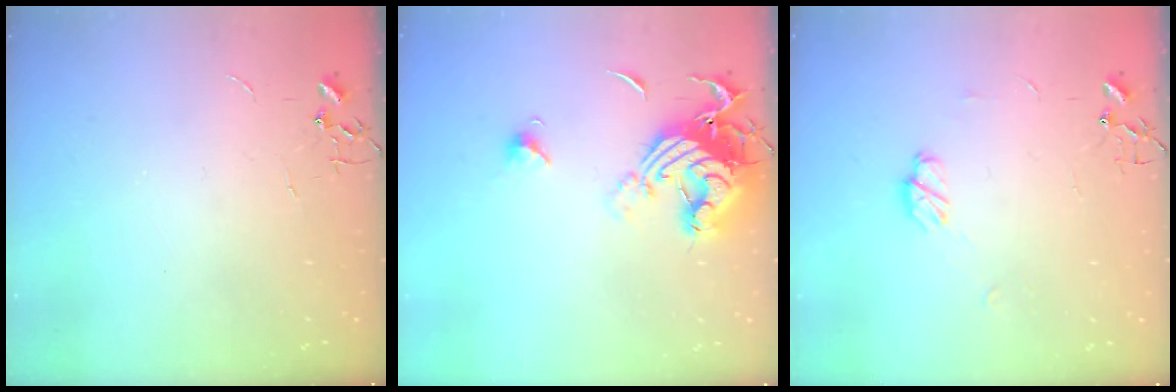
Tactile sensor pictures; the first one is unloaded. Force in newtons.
{"total": 15.2, "press": 15.1, "slide": 1.4}
{"total": 6.1, "press": 6.0, "slide": 0.4}